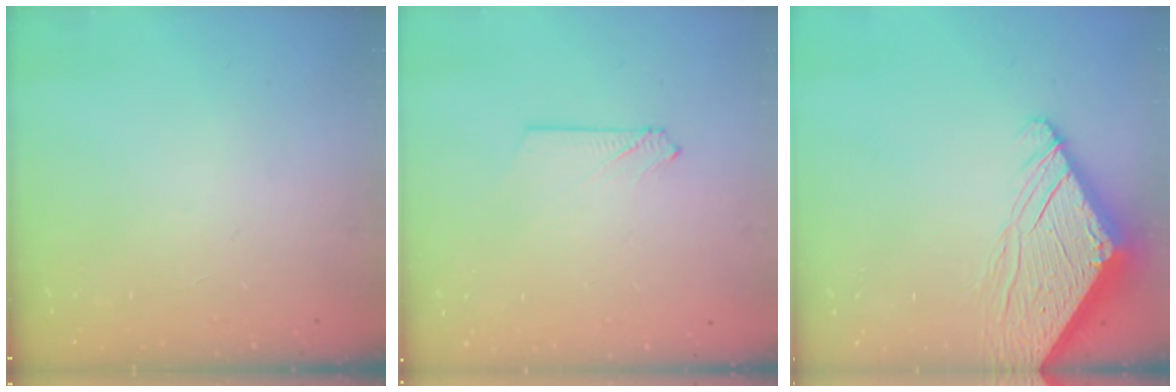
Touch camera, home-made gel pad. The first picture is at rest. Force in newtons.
{"total": 2.2, "press": 2.2, "slide": 0.2}
{"total": 9.7, "press": 9.6, "slide": 1.0}